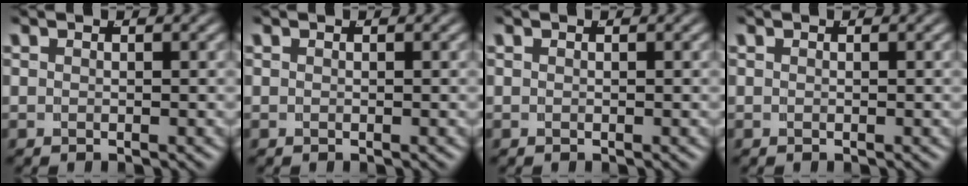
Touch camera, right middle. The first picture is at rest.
{"total": 0.0}
{"total": 0.0}
{"total": 0.0}